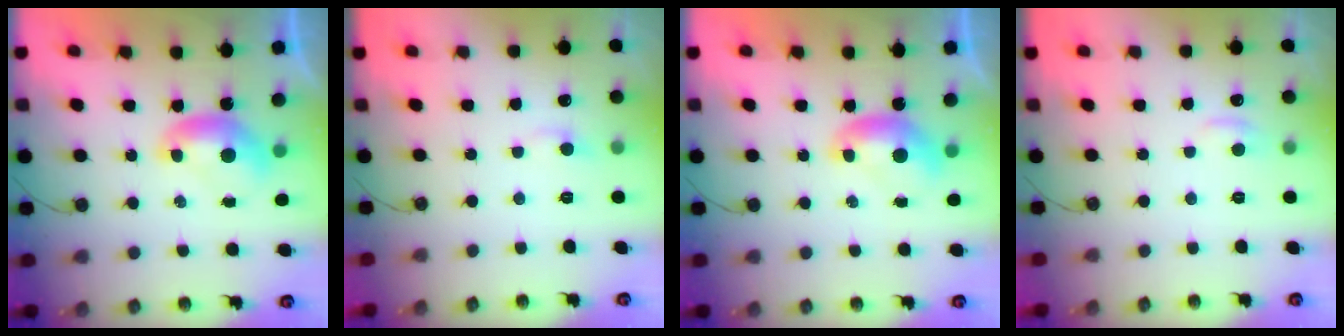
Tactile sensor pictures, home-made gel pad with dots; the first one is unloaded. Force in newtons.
{"total": 1.1, "press": 1.0, "slide": 0.4}
{"total": 0.0}
{"total": 0.8, "press": 0.3, "slide": 0.7}